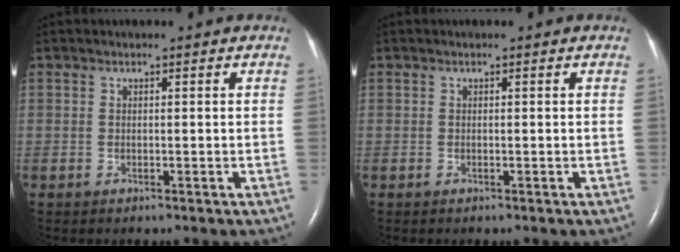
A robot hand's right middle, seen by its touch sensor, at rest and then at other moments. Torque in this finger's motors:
{"motor_torque": [-0.01, 0.15, 0.00, 0.00]}